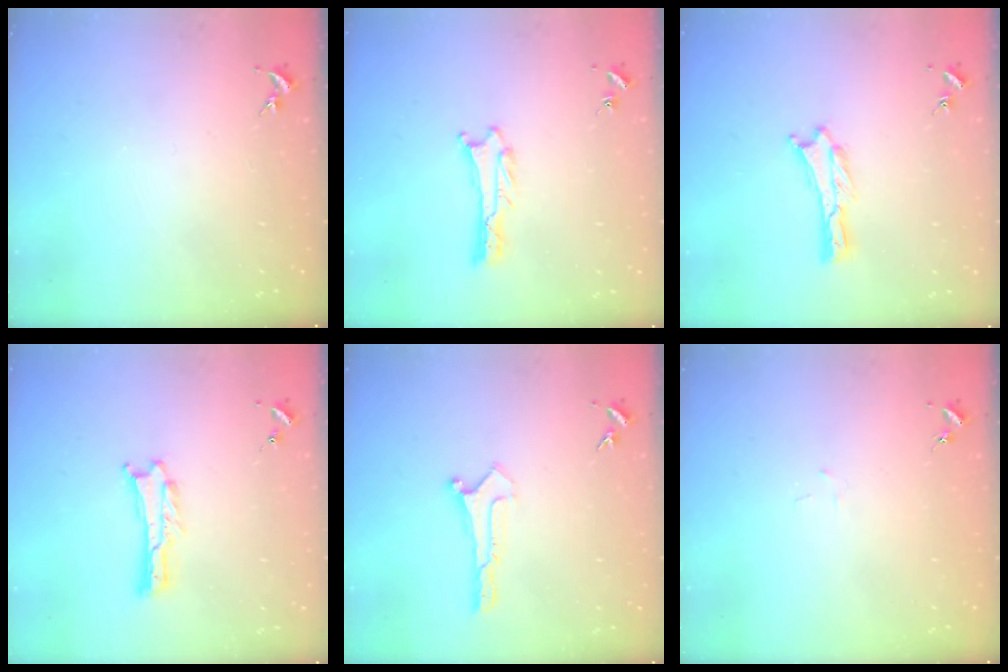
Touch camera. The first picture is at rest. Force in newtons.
{"total": 1.0, "press": 1.0, "slide": 0.1}
{"total": 0.0}
{"total": 0.0}
{"total": 0.0}
{"total": 1.0, "press": 1.0, "slide": 0.1}